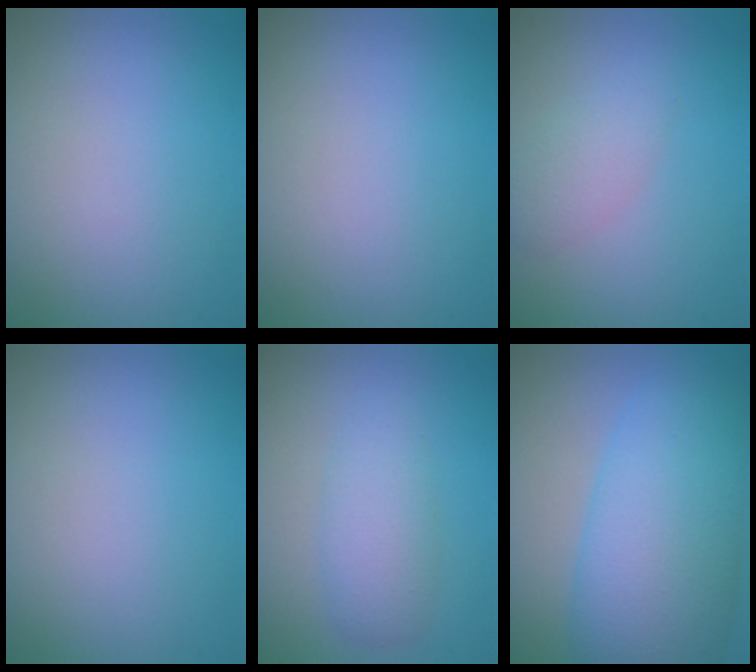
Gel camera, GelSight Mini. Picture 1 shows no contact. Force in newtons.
{"total": 0.0}
{"total": 2.1, "press": 2.1, "slide": 0.1}
{"total": 0.0}
{"total": 2.9, "press": 2.9, "slide": 0.1}
{"total": 9.8, "press": 9.8, "slide": 0.2}